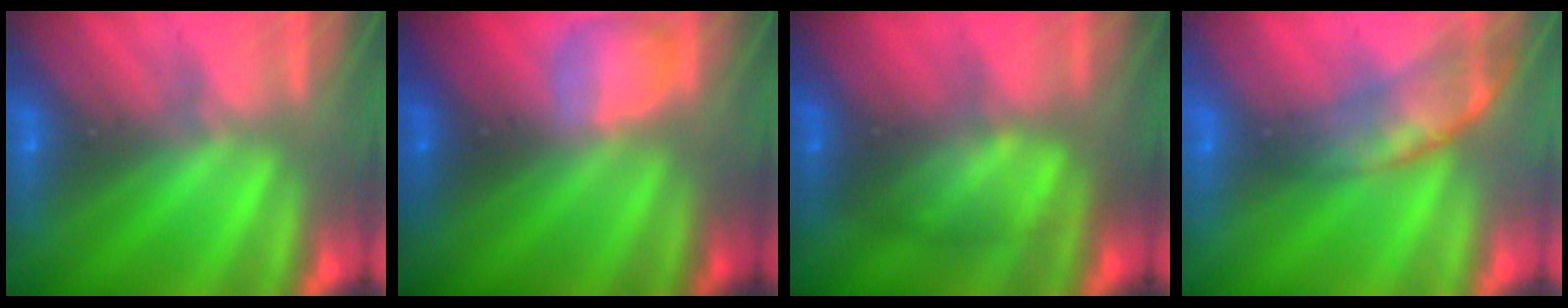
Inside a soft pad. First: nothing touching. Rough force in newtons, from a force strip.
{"total": 2.4}
{"total": 2.3}
{"total": 2.4}